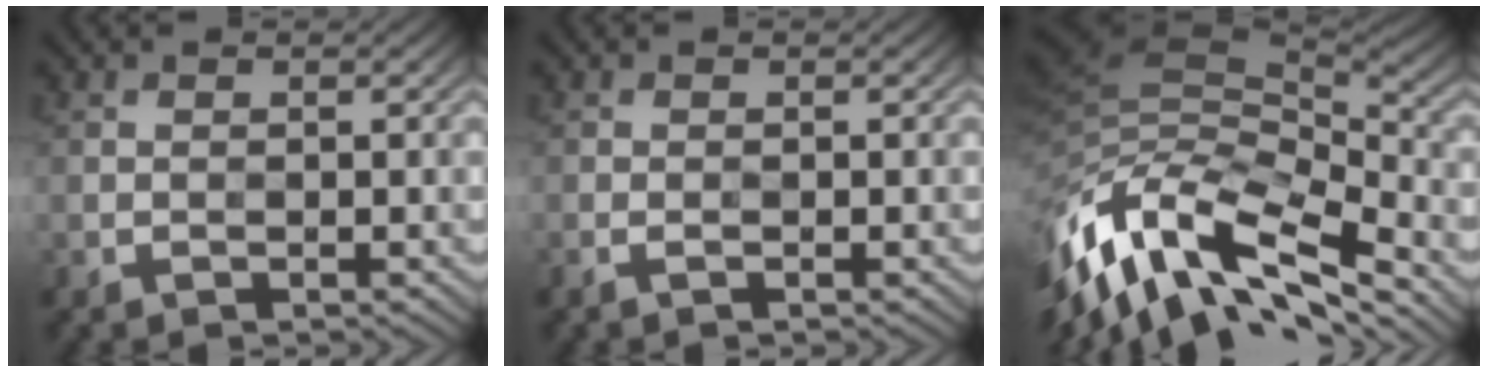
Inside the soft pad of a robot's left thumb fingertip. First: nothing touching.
{"total": 0.5, "force": [-0.4, 0.1, 0.4], "torque": [-0.011, 0.000, -0.007]}
{"total": 16.4, "force": [-9.0, 7.2, 11.7], "torque": [-0.288, -0.025, -0.152]}